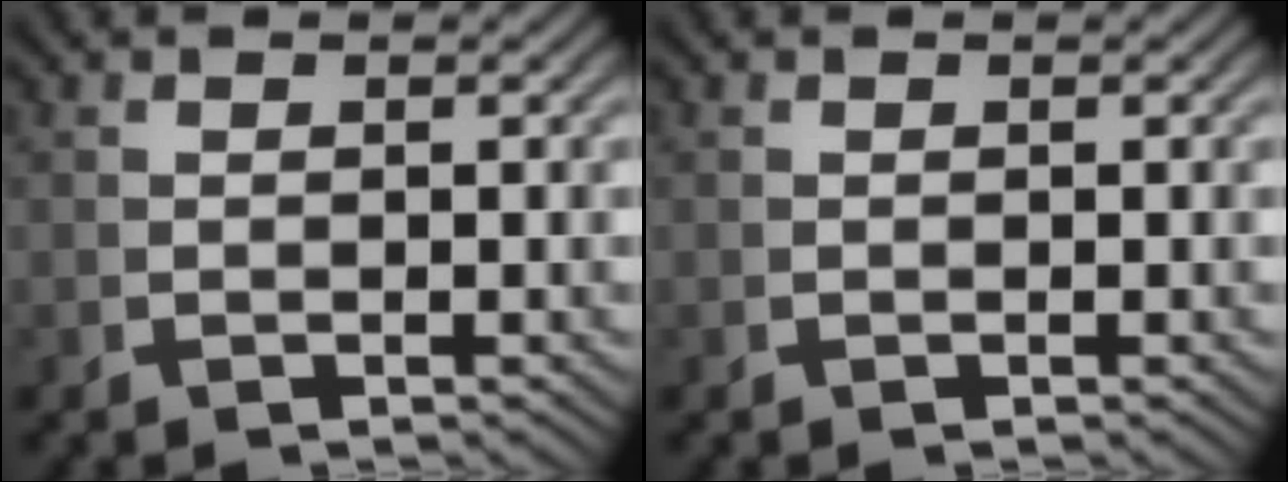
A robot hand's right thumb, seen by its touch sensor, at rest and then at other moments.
{"total": 0.0}